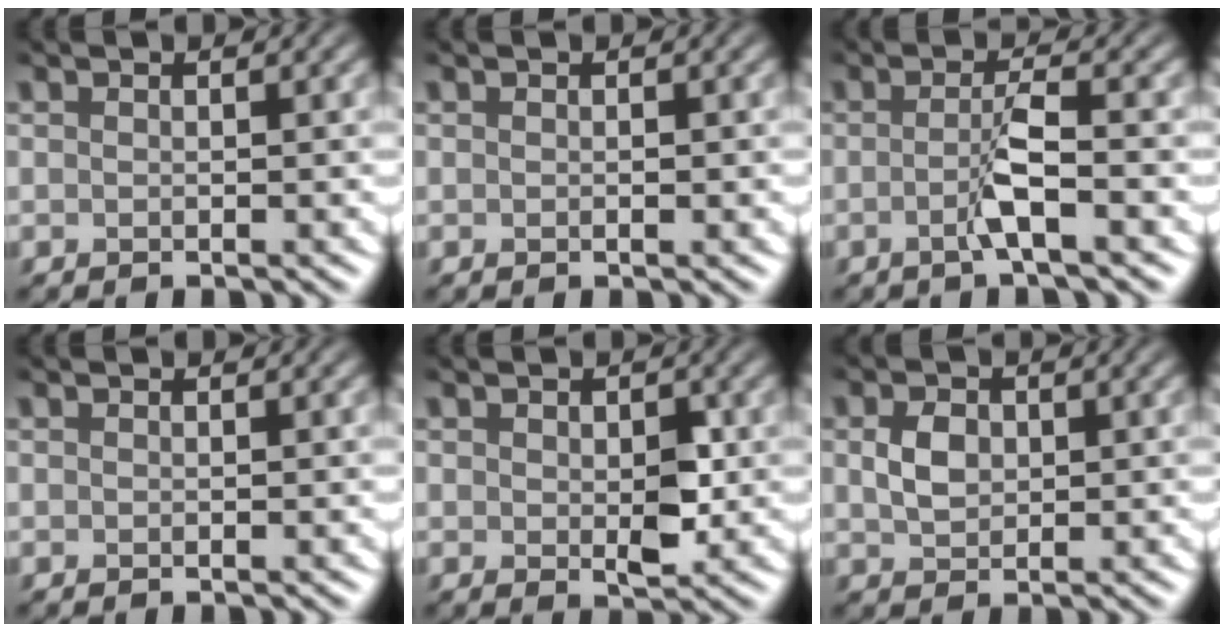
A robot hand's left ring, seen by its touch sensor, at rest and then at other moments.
{"total": 0.0}
{"total": 2.8, "force": [-1.0, 0.3, 2.6], "torque": [-0.051, 0.001, -0.025]}
{"total": 0.0}
{"total": 2.4, "force": [-0.1, 1.5, 1.9], "torque": [-0.035, -0.006, 0.001]}
{"total": 2.3, "force": [0.2, 1.8, 1.4], "torque": [-0.038, 0.002, 0.004]}